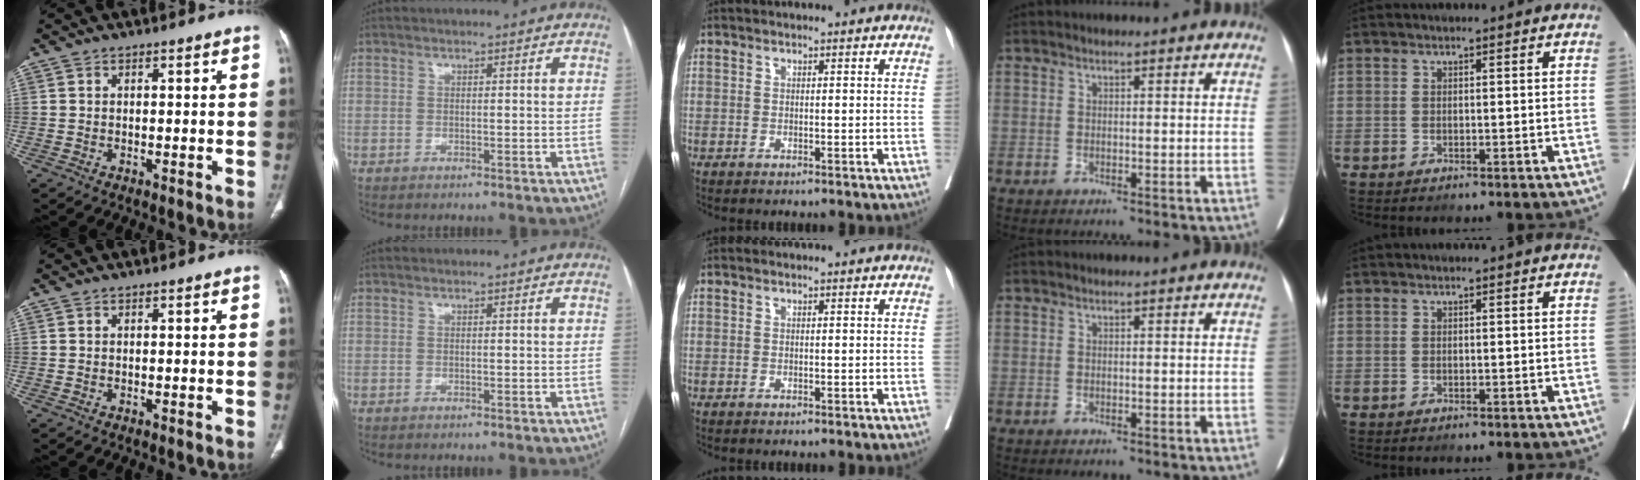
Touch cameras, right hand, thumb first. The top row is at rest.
{}